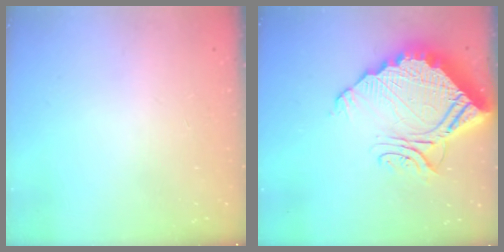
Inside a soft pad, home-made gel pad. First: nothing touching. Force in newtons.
{"total": 18.1, "press": 18.0, "slide": 1.5}